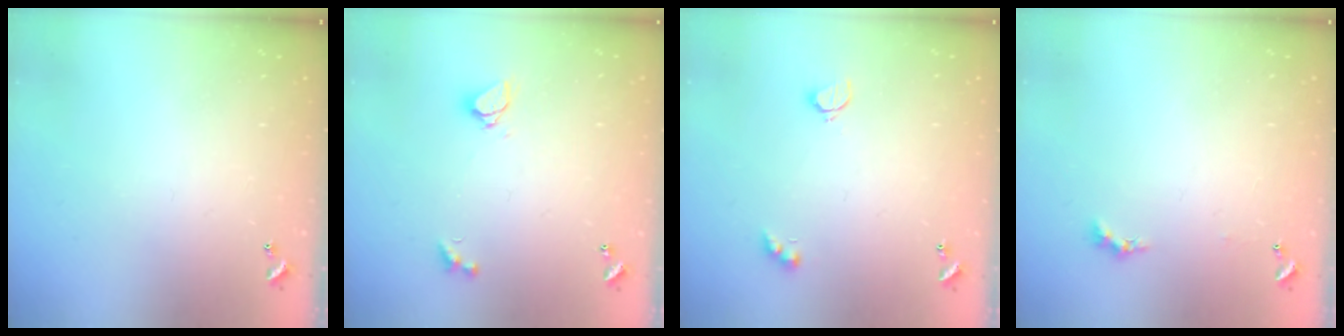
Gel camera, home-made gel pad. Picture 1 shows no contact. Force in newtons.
{"total": 2.1, "press": 2.0, "slide": 0.5}
{"total": 3.3, "press": 3.3, "slide": 0.6}
{"total": 0.6, "press": 0.4, "slide": 0.5}